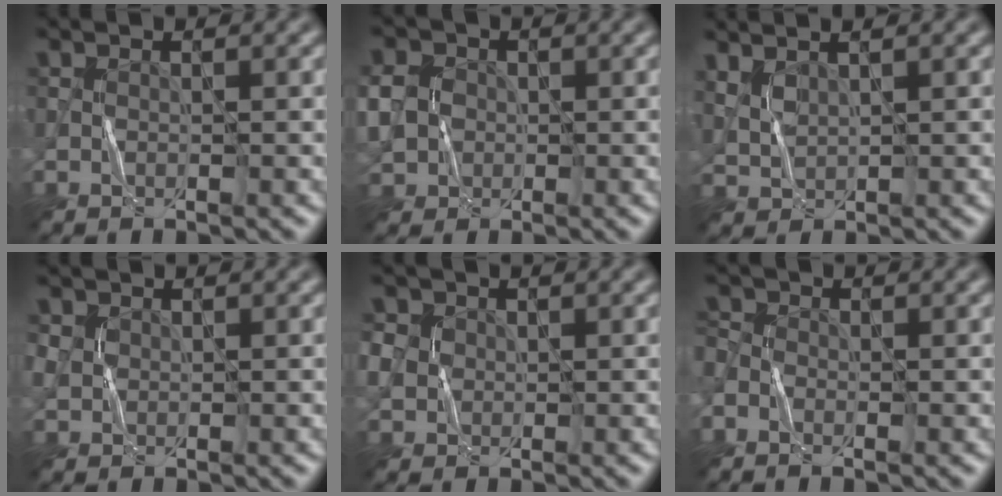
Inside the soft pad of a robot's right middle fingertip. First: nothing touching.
{"total": 5.3, "force": [-0.2, 4.7, 2.4], "torque": [-0.059, 0.011, -0.021]}
{"total": 2.2, "force": [1.8, 0.6, 1.1], "torque": [-0.026, 0.007, 0.038]}
{"total": 1.5, "force": [0.3, 1.3, 0.5], "torque": [-0.012, 0.002, 0.003]}
{"total": 3.6, "force": [0.3, 3.3, 1.5], "torque": [-0.050, 0.018, 0.001]}
{"total": 1.8, "force": [-0.8, 1.4, 0.7], "torque": [-0.019, 0.005, -0.026]}